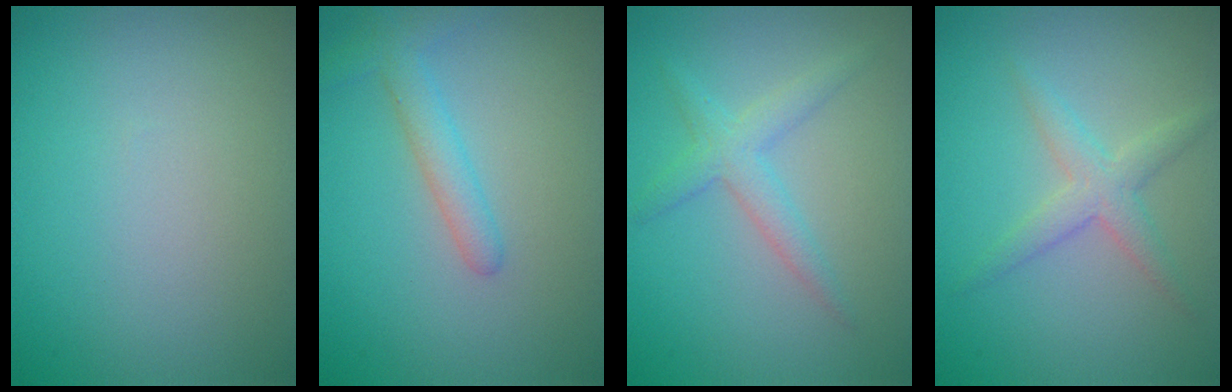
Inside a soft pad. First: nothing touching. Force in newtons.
{"total": 2.4, "press": 2.4, "slide": 0.1}
{"total": 2.5, "press": 2.5, "slide": 0.1}
{"total": 2.6, "press": 2.6, "slide": 0.2}